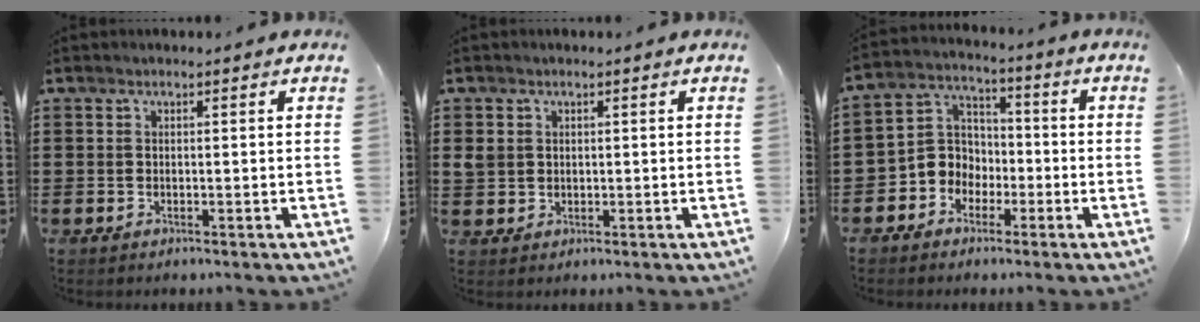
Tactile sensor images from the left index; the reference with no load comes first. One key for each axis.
{"total": 2.1, "fx": 0.6, "fy": 1.8, "fz": 0.8, "tx": -0.030, "ty": 0.005, "tz": 0.007}
{"total": 6.3, "fx": -2.2, "fy": 5.7, "fz": 1.6, "tx": -0.067, "ty": 0.006, "tz": -0.051}